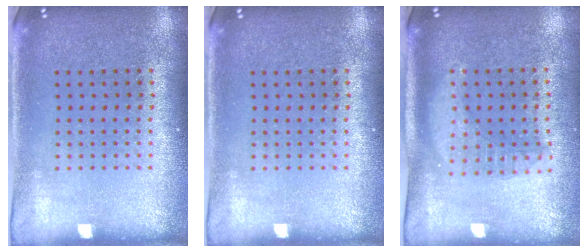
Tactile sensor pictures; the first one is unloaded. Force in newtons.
{"total": 0.0}
{"total": 1.7, "press": 1.5, "slide": 0.9}